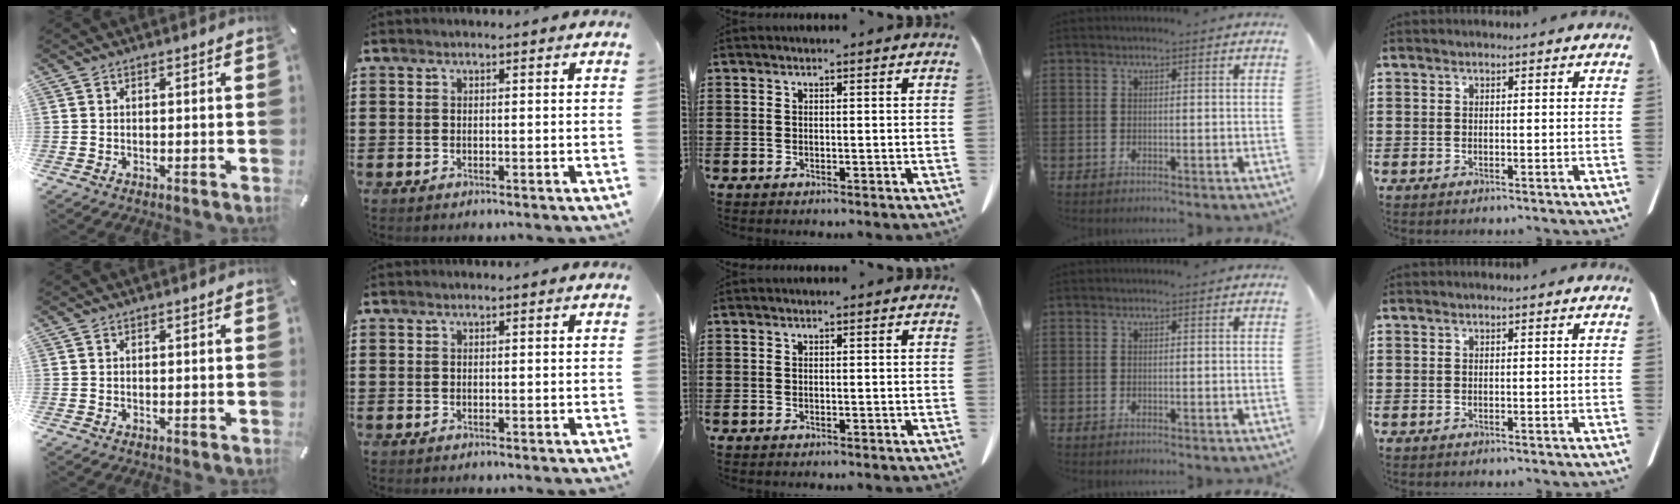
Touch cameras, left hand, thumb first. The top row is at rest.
{}